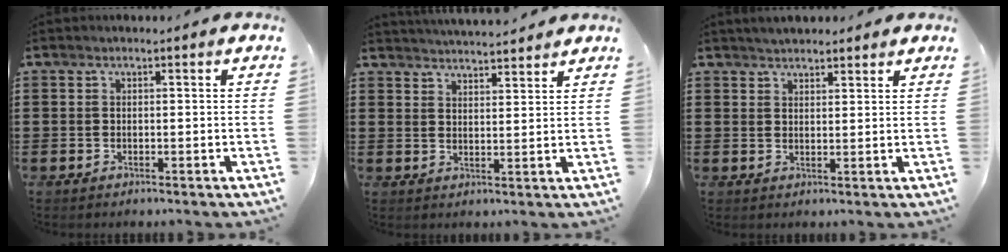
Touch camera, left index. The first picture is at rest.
{"total": 3.3, "force": [3.3, -0.1, 0.0], "torque": [-0.010, -0.015, 0.060]}
{"total": 2.4, "force": [2.4, 0.4, 0.3], "torque": [-0.011, 0.000, 0.045]}